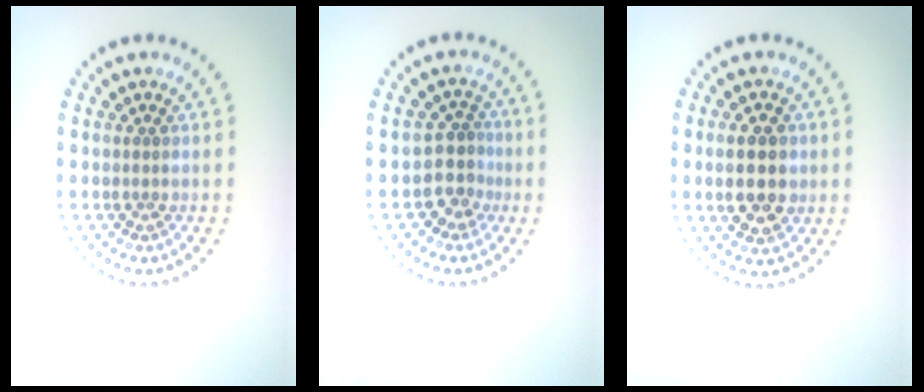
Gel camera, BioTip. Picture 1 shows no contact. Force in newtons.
{"total": 2.7, "press": 2.1, "slide": 1.7}
{"total": 4.7, "press": 4.7, "slide": 0.4}